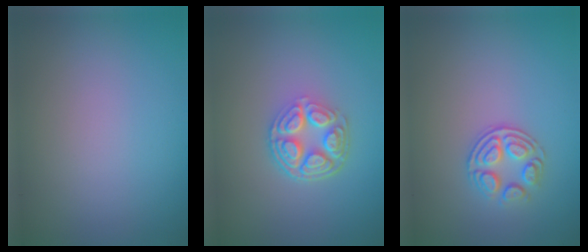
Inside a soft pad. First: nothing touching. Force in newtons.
{"total": 5.2, "press": 3.7, "slide": 3.6}
{"total": 2.9, "press": 2.5, "slide": 1.4}